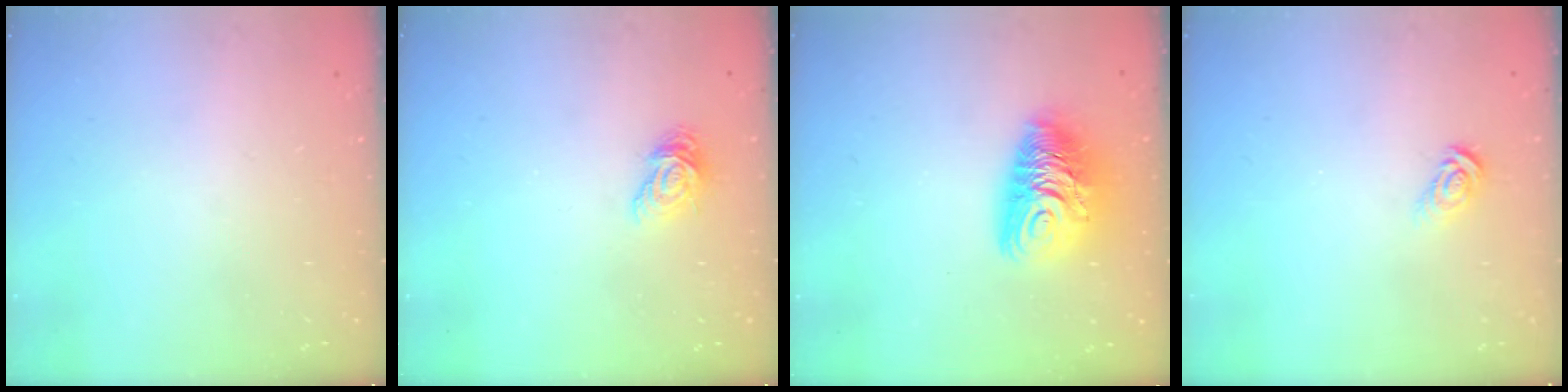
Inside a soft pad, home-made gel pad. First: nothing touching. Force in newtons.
{"total": 8.4, "press": 8.4, "slide": 0.3}
{"total": 12.7, "press": 12.6, "slide": 1.3}
{"total": 5.6, "press": 5.6, "slide": 0.5}